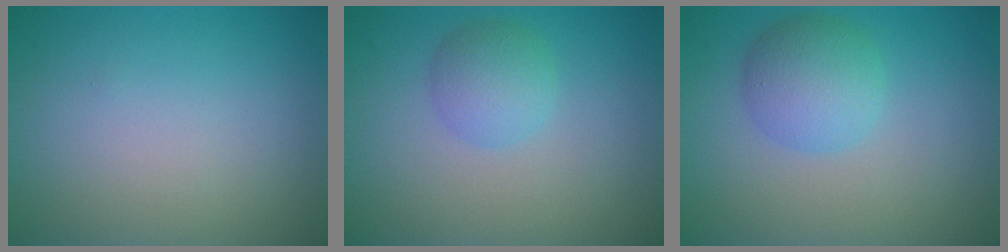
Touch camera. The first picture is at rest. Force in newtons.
{"total": 2.7, "press": 2.7, "slide": 0.1}
{"total": 3.9, "press": 3.9, "slide": 0.1}